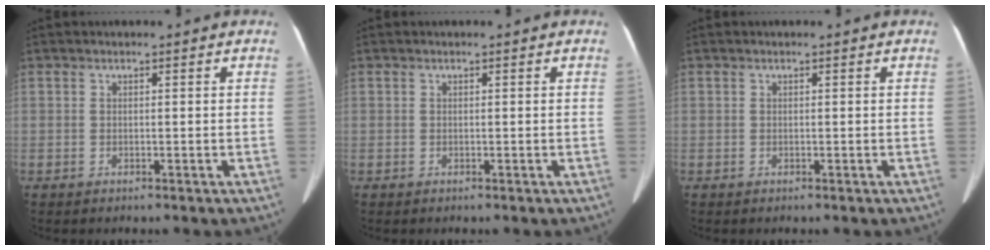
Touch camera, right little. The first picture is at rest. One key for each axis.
{"total": 0.0}
{"total": 0.0}